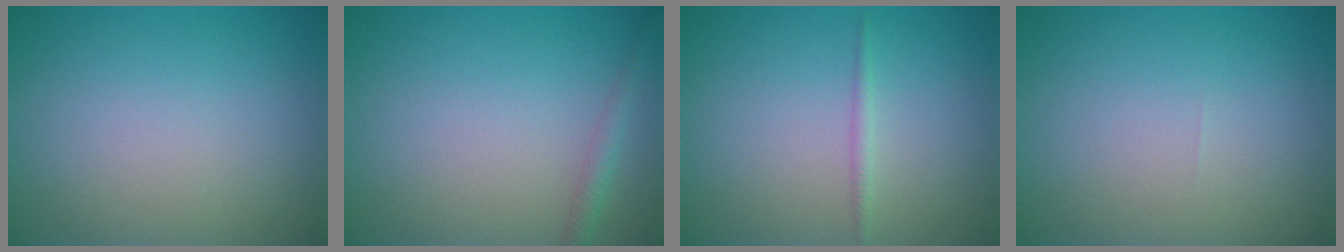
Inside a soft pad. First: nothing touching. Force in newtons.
{"total": 1.4, "press": 1.4, "slide": 0.1}
{"total": 0.9, "press": 0.9, "slide": 0.0}
{"total": 0.0}